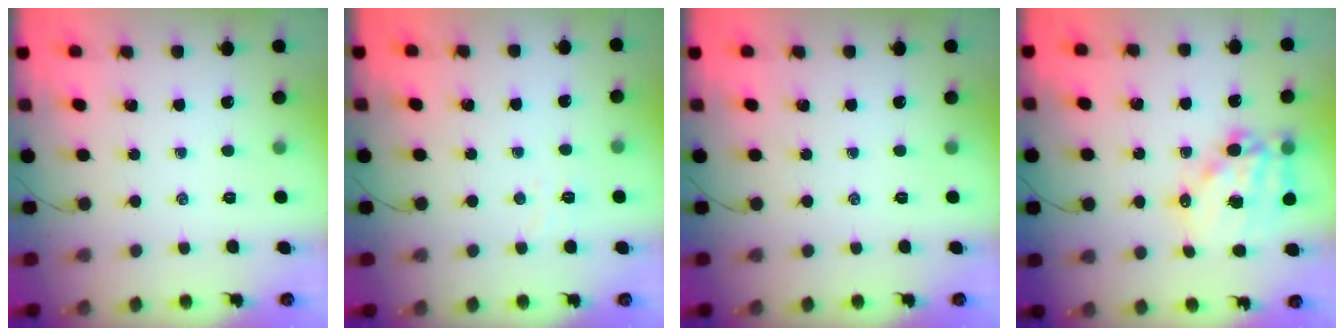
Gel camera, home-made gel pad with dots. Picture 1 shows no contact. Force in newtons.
{"total": 2.5, "press": 2.4, "slide": 0.8}
{"total": 0.0}
{"total": 15.1, "press": 14.6, "slide": 3.7}